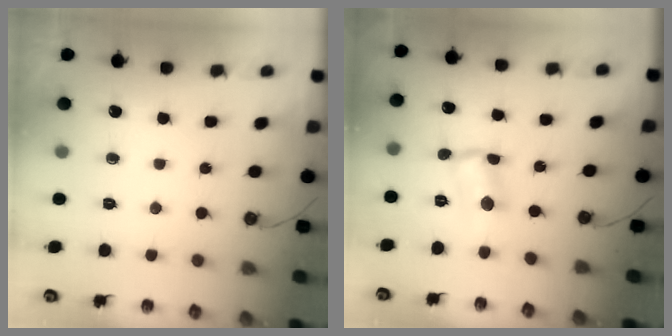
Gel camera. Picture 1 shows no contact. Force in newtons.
{"total": 2.9, "press": 1.4, "slide": 2.5}